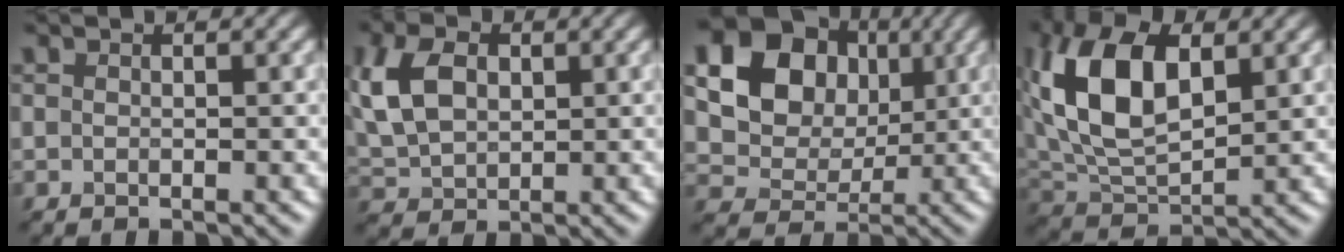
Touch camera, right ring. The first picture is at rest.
{"total": 5.9, "force": [1.8, 4.0, 4.0], "torque": [-0.130, 0.023, 0.058]}
{"total": 14.7, "force": [5.2, 12.4, 5.9], "torque": [-0.160, 0.029, 0.121]}
{"total": 9.4, "force": [2.5, 5.2, 7.5], "torque": [-0.173, 0.018, 0.063]}